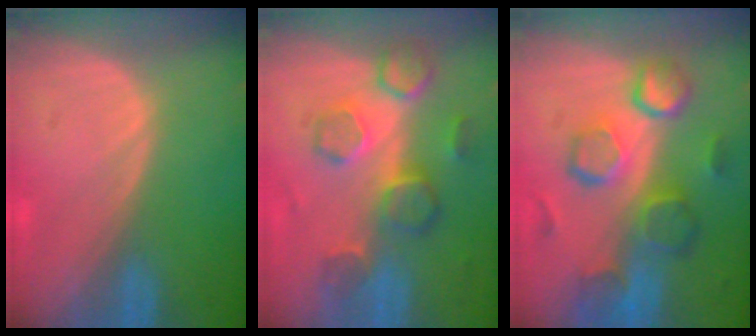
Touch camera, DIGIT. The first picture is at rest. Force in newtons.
{"total": 8.7, "press": 7.6, "slide": 4.3}
{"total": 10.6, "press": 9.3, "slide": 5.0}